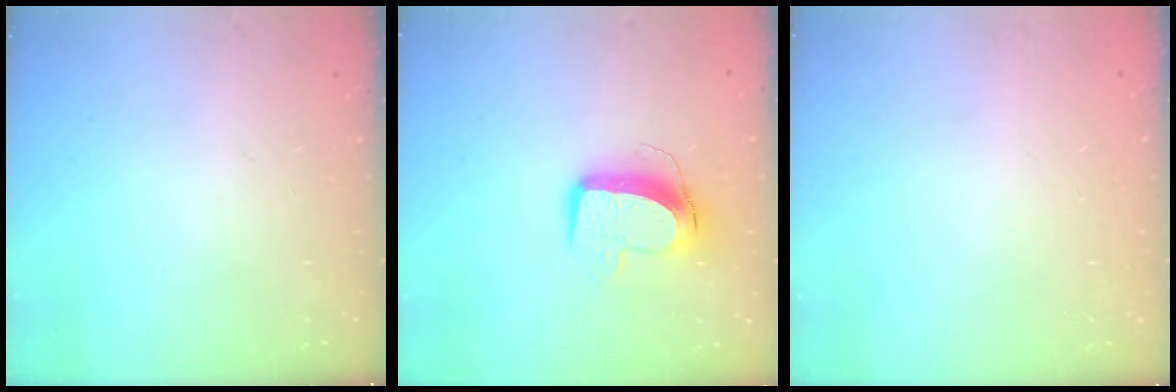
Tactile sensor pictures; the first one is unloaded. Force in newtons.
{"total": 10.6, "press": 10.5, "slide": 1.2}
{"total": 0.0}